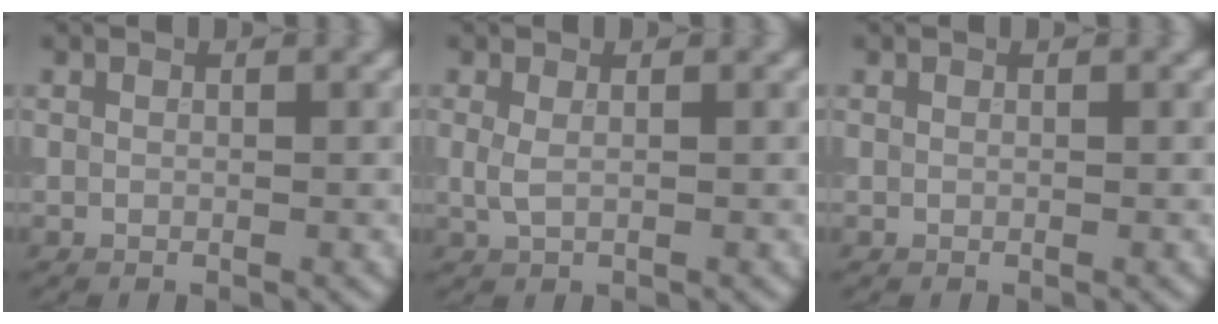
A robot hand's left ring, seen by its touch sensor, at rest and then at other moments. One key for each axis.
{"total": 1.1, "fx": 0.2, "fy": 0.5, "fz": 1.0, "tx": -0.027, "ty": 0.001, "tz": 0.004}
{"total": 0.0}